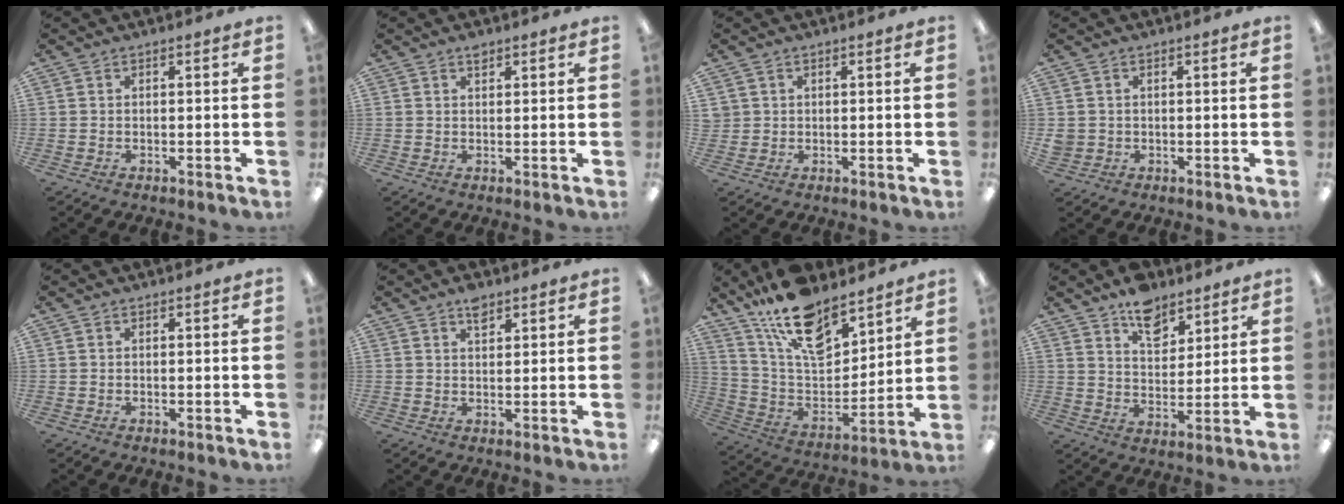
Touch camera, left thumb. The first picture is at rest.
{"total": 1.6, "force": [1.2, 0.8, 0.8], "torque": [-0.010, -0.003, 0.021]}
{"total": 1.7, "force": [0.8, 1.5, 0.1], "torque": [-0.004, 0.002, 0.015]}
{"total": 2.2, "force": [0.3, 2.1, 0.5], "torque": [-0.011, 0.003, 0.005]}
{"total": 0.0}
{"total": 3.5, "force": [2.4, 1.7, 1.8], "torque": [-0.024, -0.005, 0.040]}
{"total": 17.9, "force": [13.3, 7.9, 8.9], "torque": [-0.168, -0.081, 0.240]}
{"total": 9.4, "force": [7.0, 5.3, 3.5], "torque": [-0.037, -0.039, 0.123]}